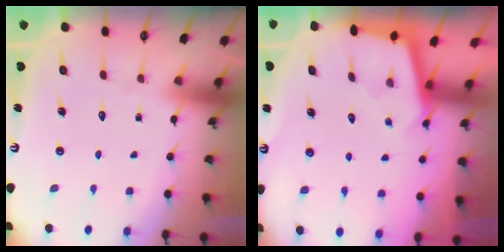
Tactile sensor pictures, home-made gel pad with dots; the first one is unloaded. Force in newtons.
{"total": 2.4, "press": 2.4, "slide": 0.2}